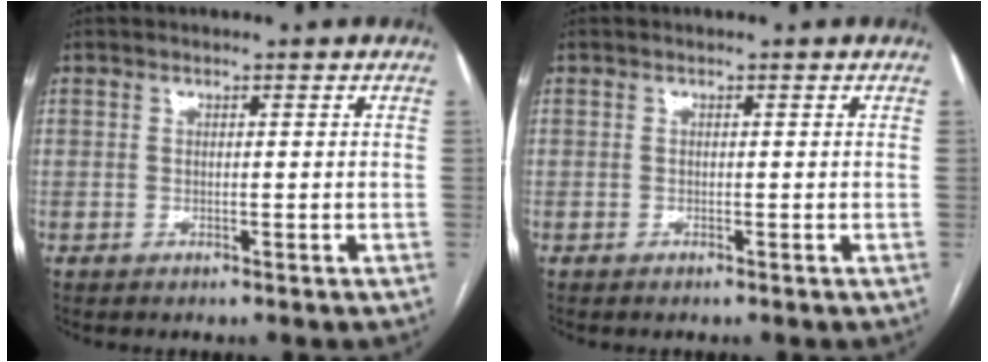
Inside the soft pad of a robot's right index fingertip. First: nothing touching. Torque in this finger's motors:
{"motor_torque": [0.14, -0.03, 0.03, 0.01]}